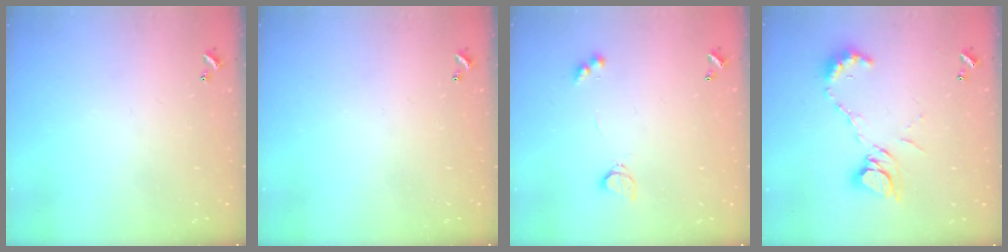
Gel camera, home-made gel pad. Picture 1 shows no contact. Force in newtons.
{"total": 0.0}
{"total": 3.0, "press": 2.9, "slide": 0.6}
{"total": 9.5, "press": 9.5, "slide": 0.4}